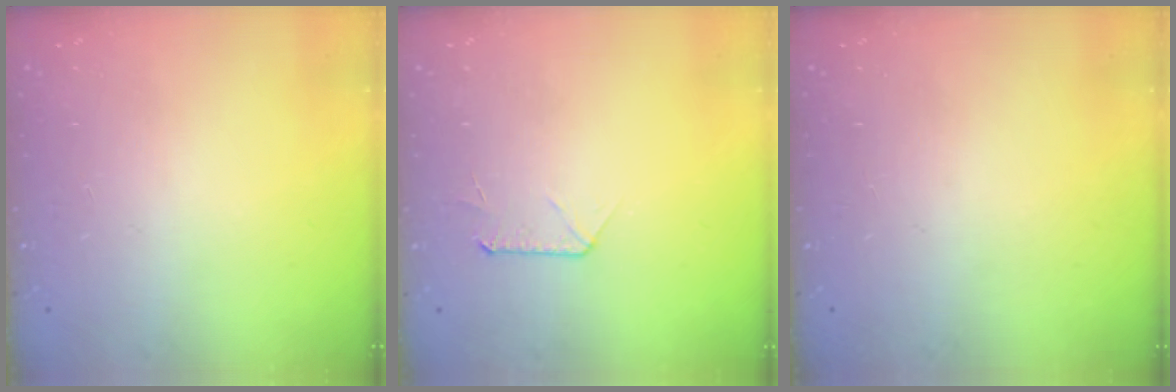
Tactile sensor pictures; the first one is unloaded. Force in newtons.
{"total": 5.2, "press": 5.1, "slide": 0.4}
{"total": 0.0}